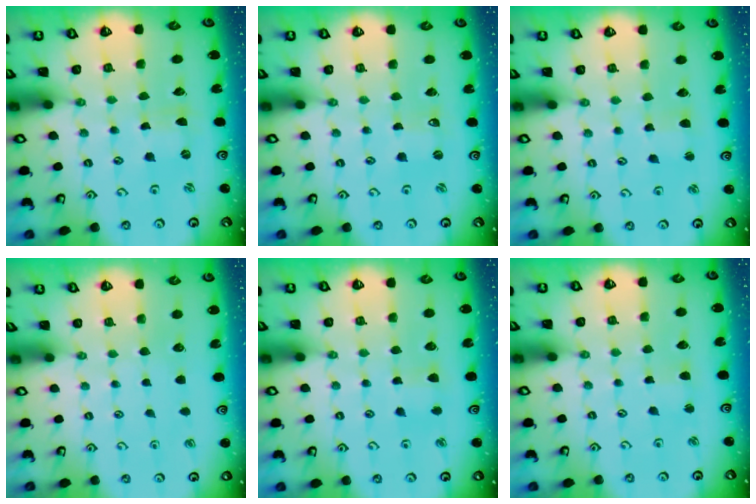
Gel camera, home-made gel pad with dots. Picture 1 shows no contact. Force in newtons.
{"total": 0.0}
{"total": 2.8, "press": 2.8, "slide": 0.3}
{"total": 0.0}
{"total": 2.9, "press": 2.9, "slide": 0.5}
{"total": 2.5, "press": 2.5, "slide": 0.4}